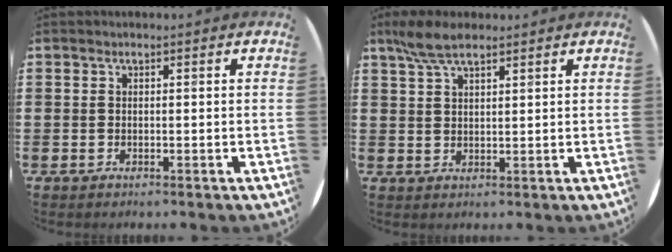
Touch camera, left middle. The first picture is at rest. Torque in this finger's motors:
{"motor_torque": [0.78, -0.66, 0.13, 0.03]}